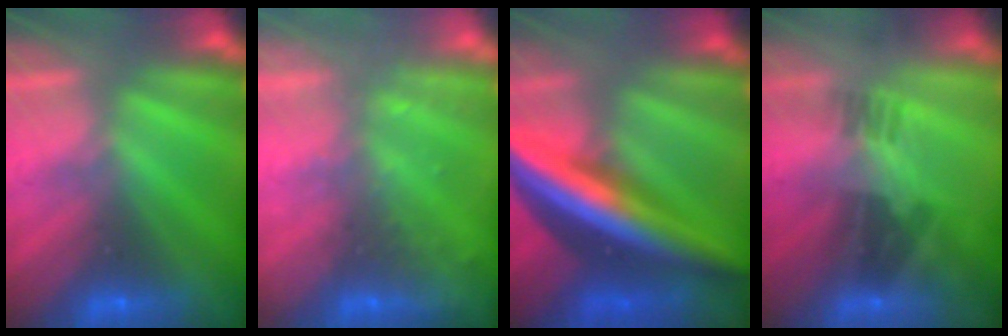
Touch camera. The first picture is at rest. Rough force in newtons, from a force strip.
{"total": 2.2}
{"total": 5.8}
{"total": 2.2}